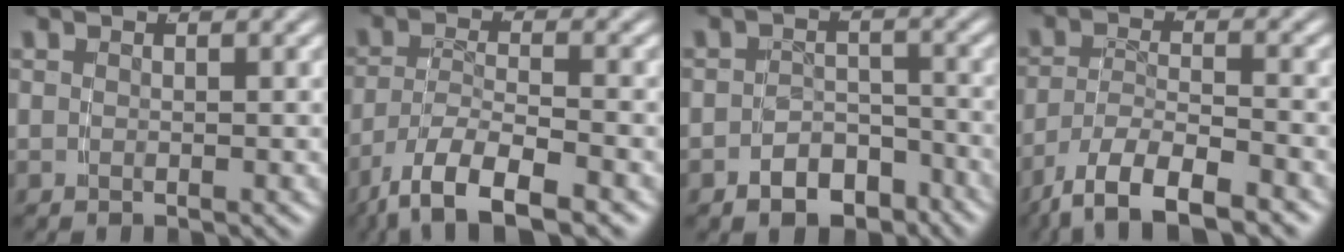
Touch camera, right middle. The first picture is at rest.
{"total": 7.7, "force": [-5.0, 3.1, 5.0], "torque": [-0.101, -0.035, -0.060]}
{"total": 5.9, "force": [-4.7, 3.3, 1.3], "torque": [-0.015, -0.011, -0.078]}
{"total": 7.3, "force": [-4.9, 3.1, 4.4], "torque": [-0.082, -0.025, -0.067]}